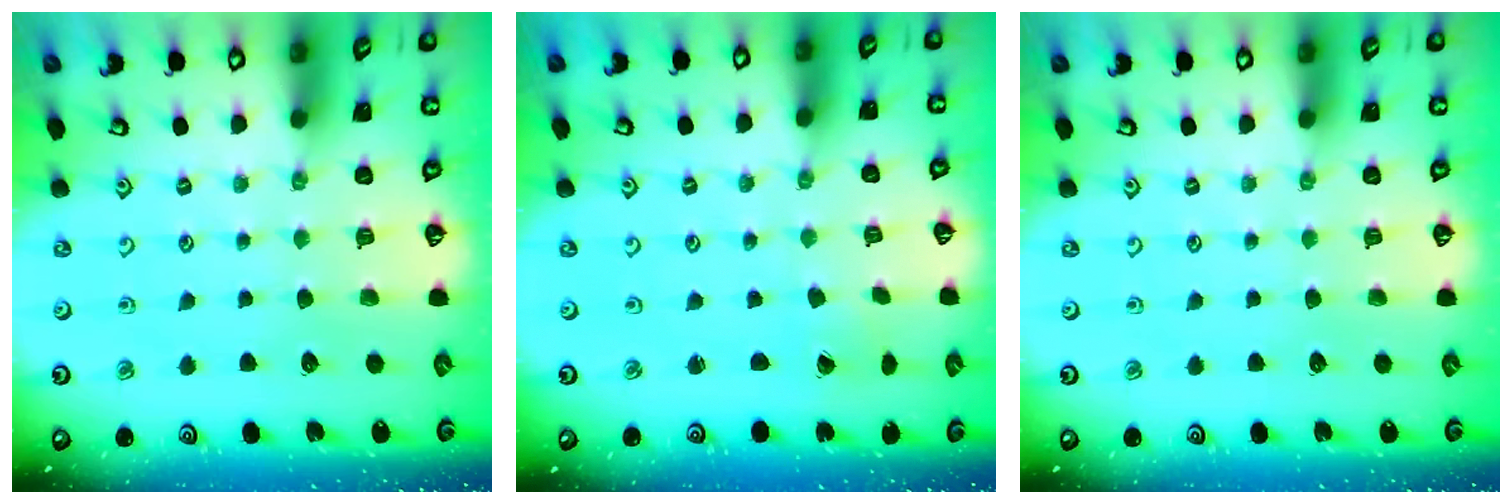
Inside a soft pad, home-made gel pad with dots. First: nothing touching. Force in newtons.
{"total": 0.0}
{"total": 0.0}